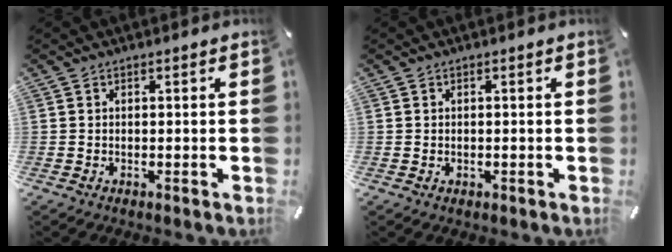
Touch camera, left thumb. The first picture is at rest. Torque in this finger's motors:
{"motor_torque": [-0.62, -0.66, -0.19, 0.02, -0.03]}